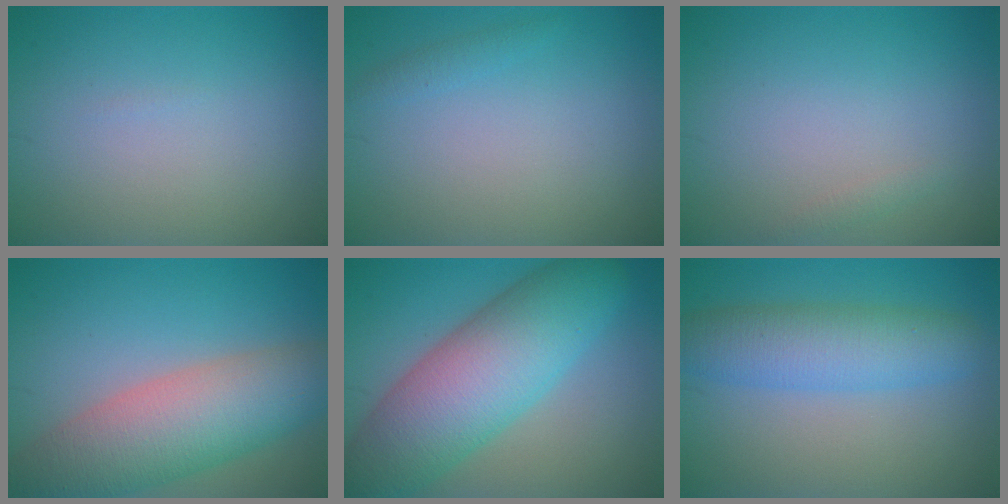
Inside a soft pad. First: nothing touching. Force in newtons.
{"total": 0.8, "press": 0.8, "slide": 0.2}
{"total": 0.6, "press": 0.6, "slide": 0.0}
{"total": 9.0, "press": 9.0, "slide": 0.6}
{"total": 10.9, "press": 10.9, "slide": 0.3}
{"total": 5.7, "press": 5.7, "slide": 0.1}